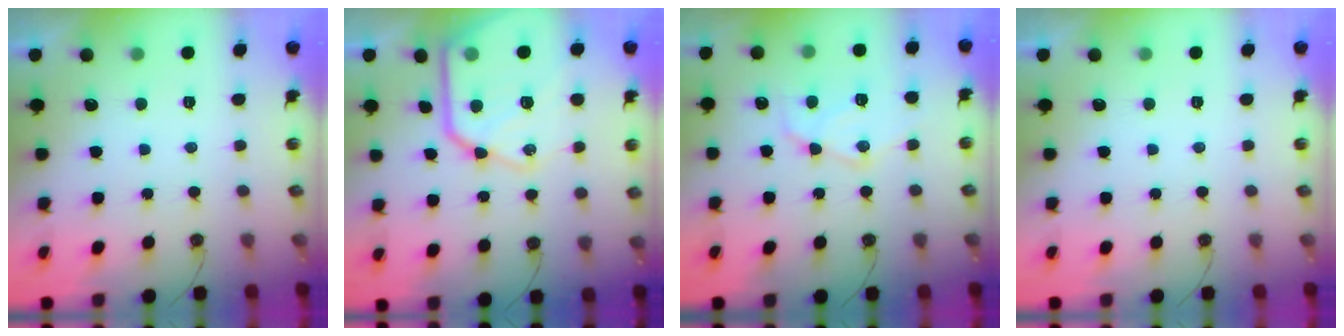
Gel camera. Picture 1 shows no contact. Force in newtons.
{"total": 23.8, "press": 23.7, "slide": 2.1}
{"total": 13.7, "press": 13.7, "slide": 1.2}
{"total": 0.0}